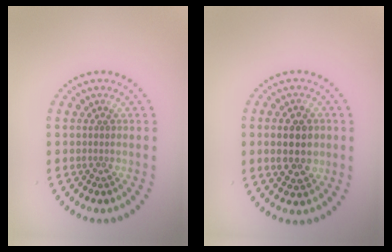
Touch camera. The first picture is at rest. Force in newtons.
{"total": 4.6, "press": 4.6, "slide": 0.3}